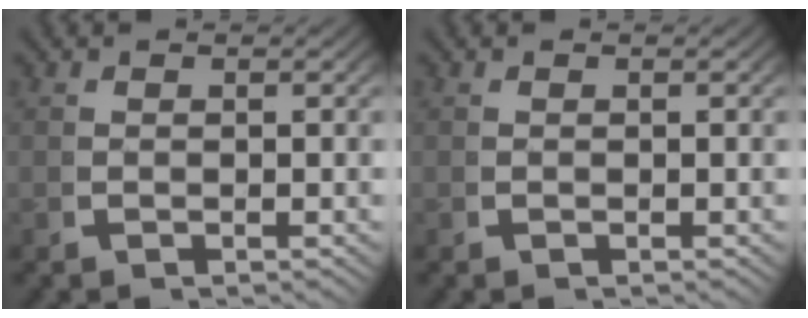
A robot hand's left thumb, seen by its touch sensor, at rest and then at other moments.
{"total": 0.0}